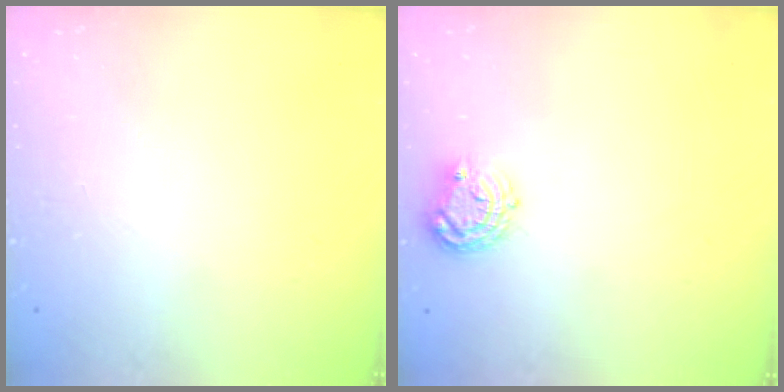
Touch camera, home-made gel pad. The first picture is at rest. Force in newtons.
{"total": 7.5, "press": 7.5, "slide": 0.5}